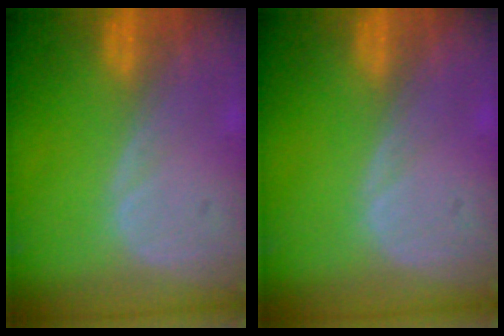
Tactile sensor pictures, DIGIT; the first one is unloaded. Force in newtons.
{"total": 0.0}